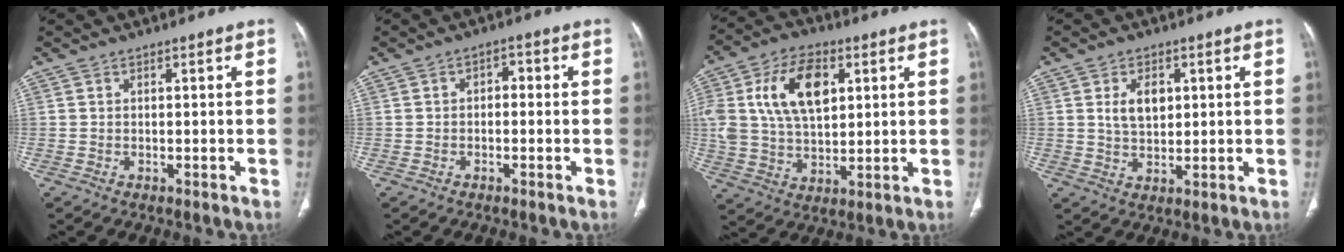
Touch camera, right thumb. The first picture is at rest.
{"total": 2.3, "force": [-0.2, 1.6, 1.7], "torque": [-0.013, 0.012, -0.011]}
{"total": 16.3, "force": [4.8, 9.8, 12.1], "torque": [-0.211, -0.001, 0.091]}
{"total": 5.5, "force": [1.5, 3.5, 4.0], "torque": [-0.053, -0.009, 0.031]}